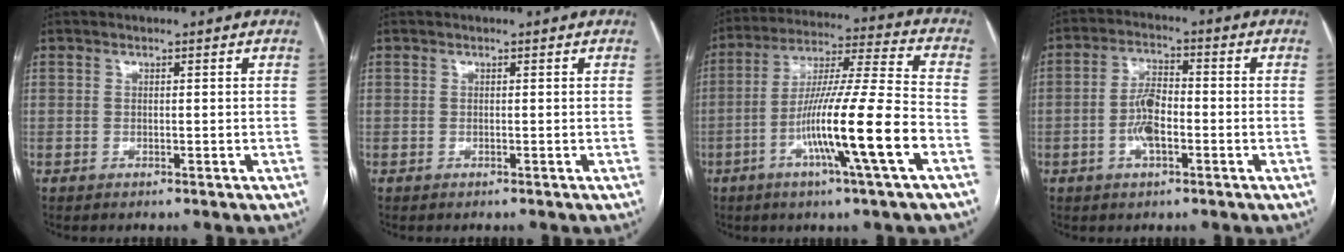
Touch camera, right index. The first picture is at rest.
{"total": 0.0}
{"total": 16.4, "force": [-6.0, -1.0, 15.2], "torque": [-0.275, -0.008, -0.108]}
{"total": 6.0, "force": [-1.7, 2.2, 5.4], "torque": [-0.115, 0.009, -0.033]}